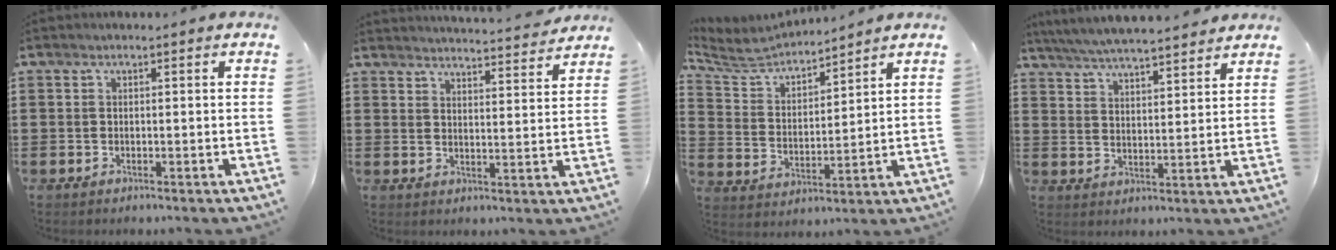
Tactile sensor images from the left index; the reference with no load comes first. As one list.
[{"total": 3.8, "force": [3.8, -0.6, 0.1], "torque": [-0.009, -0.031, 0.064]}, {"total": 5.3, "force": [5.0, 1.1, 1.4], "torque": [-0.056, -0.027, 0.083]}, {"total": 5.5, "force": [5.4, -0.1, 1.3], "torque": [-0.047, -0.027, 0.095]}]